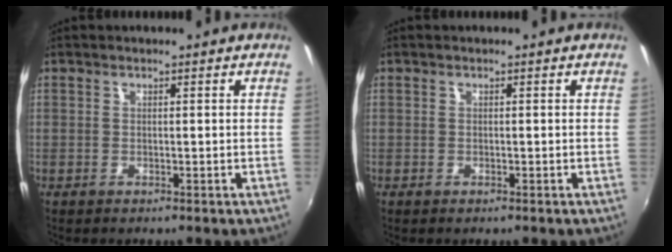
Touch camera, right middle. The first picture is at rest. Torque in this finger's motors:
{"motor_torque": [-1.62, -0.50, 0.05, 0.01]}